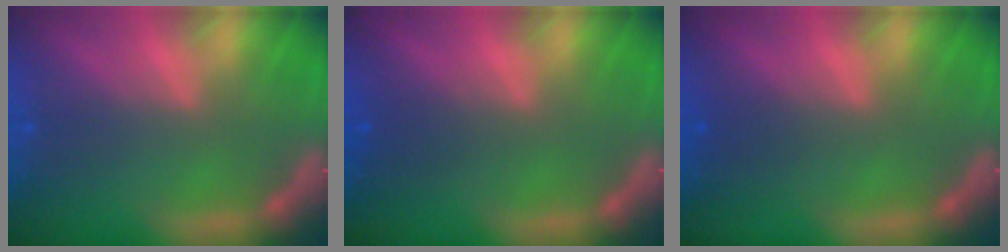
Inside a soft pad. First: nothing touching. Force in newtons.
{"total": 1.4}
{"total": 0.9}